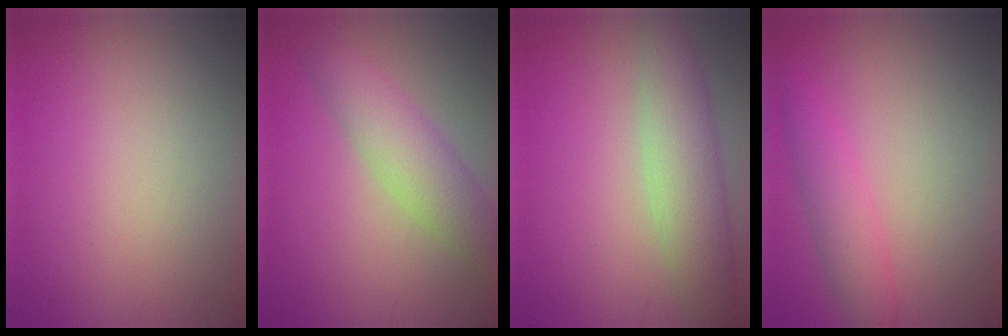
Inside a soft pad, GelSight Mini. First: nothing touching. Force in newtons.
{"total": 4.2, "press": 4.2, "slide": 0.2}
{"total": 4.5, "press": 4.5, "slide": 0.1}
{"total": 2.7, "press": 2.7, "slide": 0.1}